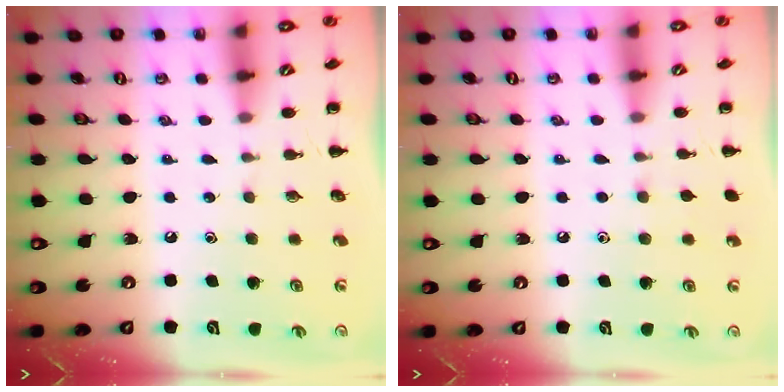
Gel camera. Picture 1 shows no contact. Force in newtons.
{"total": 3.7, "press": 3.5, "slide": 1.2}